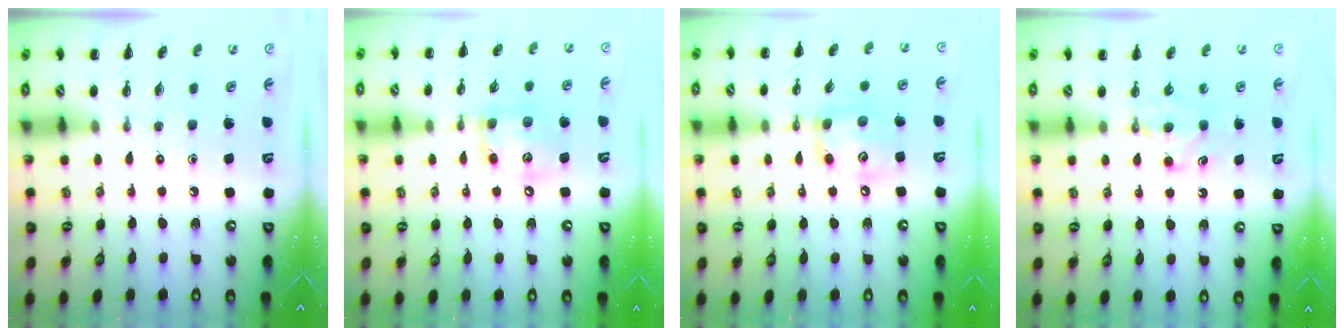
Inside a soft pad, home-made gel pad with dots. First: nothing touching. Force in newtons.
{"total": 11.5, "press": 11.4, "slide": 1.8}
{"total": 10.4, "press": 10.4, "slide": 0.6}
{"total": 4.7, "press": 4.4, "slide": 1.5}